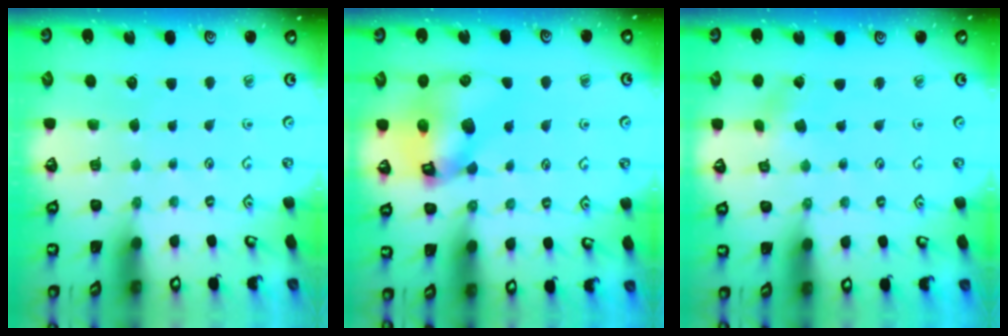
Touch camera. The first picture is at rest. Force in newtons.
{"total": 12.8, "press": 12.7, "slide": 1.8}
{"total": 0.8, "press": 0.7, "slide": 0.2}